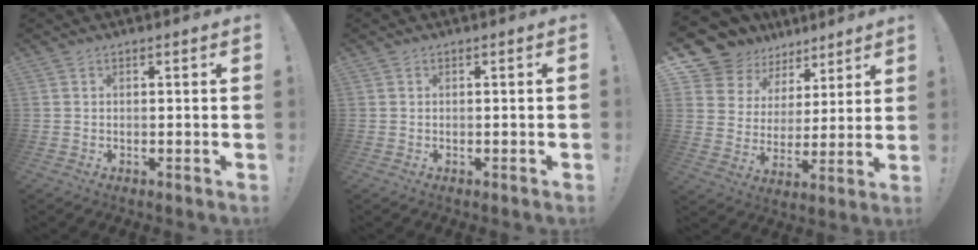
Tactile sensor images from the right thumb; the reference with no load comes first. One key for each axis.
{"total": 0.6, "fx": -0.4, "fy": -0.5, "fz": 0.2, "tx": -0.008, "ty": 0.001, "tz": -0.006}
{"total": 11.2, "fx": 8.0, "fy": 7.6, "fz": 1.9, "tx": -0.037, "ty": -0.070, "tz": 0.161}